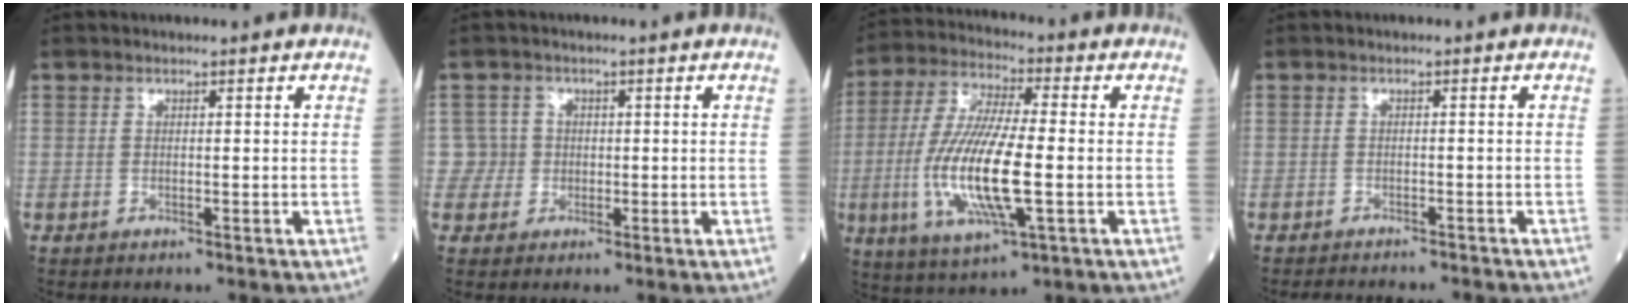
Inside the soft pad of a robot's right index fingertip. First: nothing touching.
{"total": 2.6, "force": [-0.3, 2.5, -0.5], "torque": [0.023, 0.010, -0.009]}
{"total": 14.8, "force": [-2.6, 2.7, 14.4], "torque": [-0.301, -0.013, -0.048]}
{"total": 6.2, "force": [-6.0, 1.1, 1.3], "torque": [-0.012, -0.005, -0.077]}